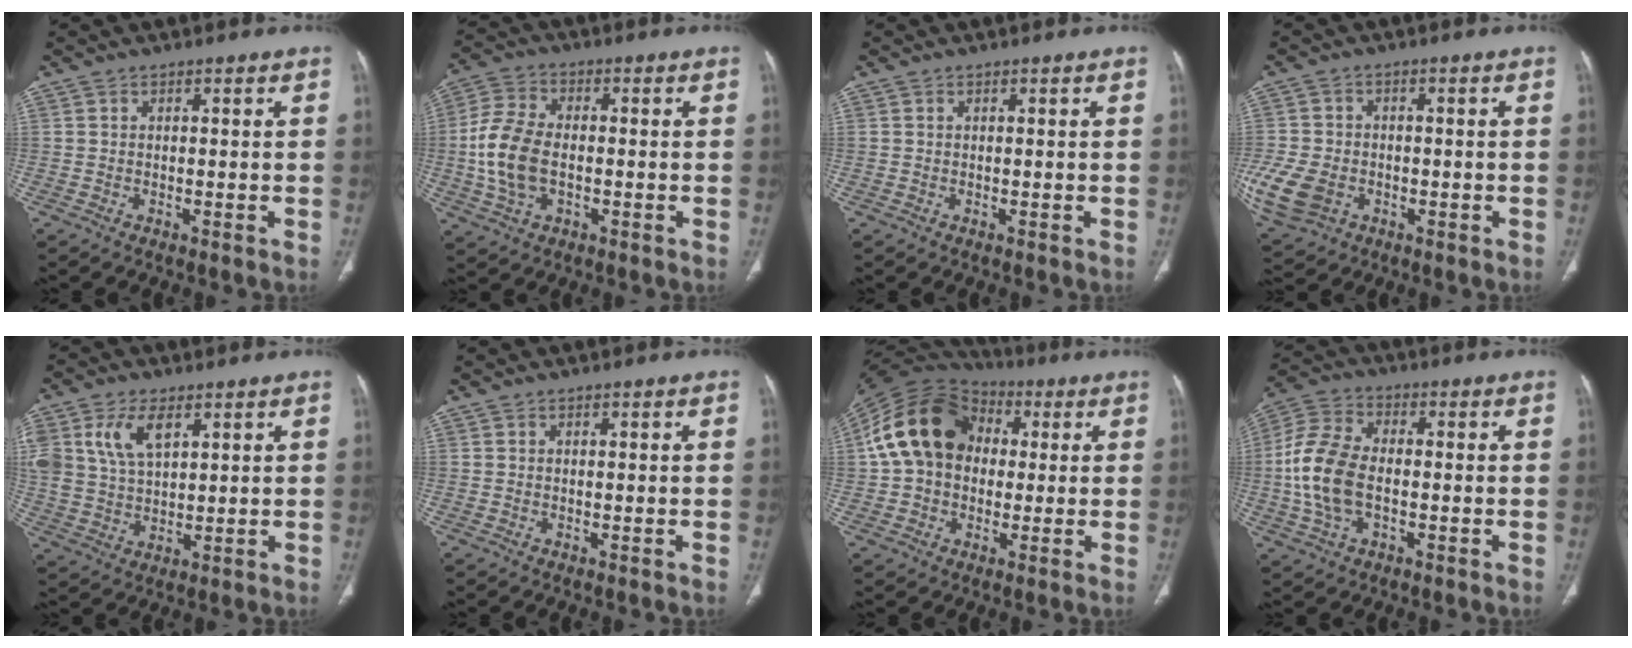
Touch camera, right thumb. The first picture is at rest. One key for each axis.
{"total": 11.4, "fx": -1.2, "fy": 7.1, "fz": 8.9, "tx": -0.189, "ty": 0.013, "tz": -0.026}
{"total": 0.0}
{"total": 12.6, "fx": -3.6, "fy": 9.6, "fz": 7.3, "tx": -0.186, "ty": 0.001, "tz": -0.055}
{"total": 10.2, "fx": 4.3, "fy": 5.8, "fz": 7.2, "tx": -0.139, "ty": -0.005, "tz": 0.089}
{"total": 0.0}
{"total": 17.4, "fx": 2.1, "fy": 13.5, "fz": 10.7, "tx": -0.188, "ty": 0.035, "tz": 0.029}
{"total": 13.0, "fx": -1.5, "fy": 8.0, "fz": 10.2, "tx": -0.220, "ty": 0.020, "tz": -0.032}